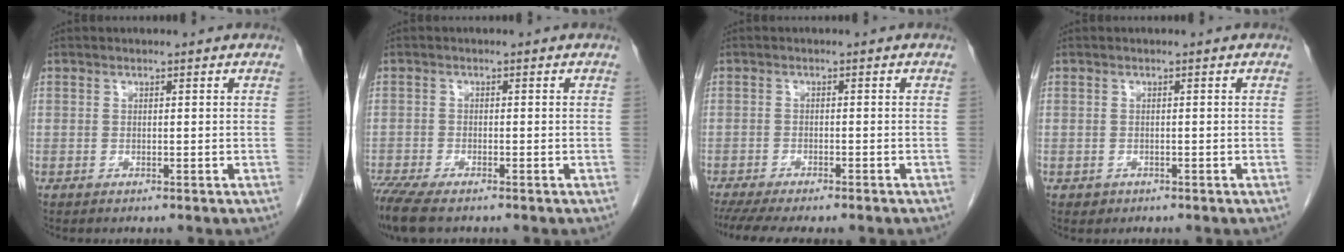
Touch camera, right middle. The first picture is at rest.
{"total": 6.8, "force": [-5.4, 1.5, 3.9], "torque": [-0.076, -0.017, -0.095]}
{"total": 9.7, "force": [-8.1, 1.5, 5.2], "torque": [-0.072, -0.006, -0.117]}
{"total": 0.8, "force": [-0.4, 0.7, 0.1], "torque": [-0.005, 0.002, -0.004]}